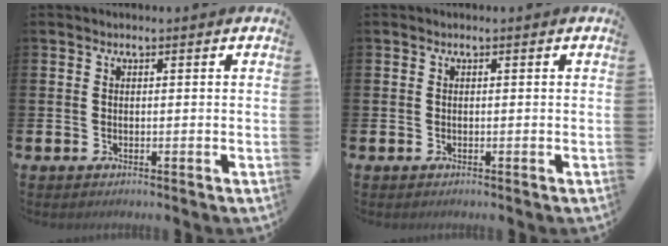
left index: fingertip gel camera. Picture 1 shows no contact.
{"total": 0.0}